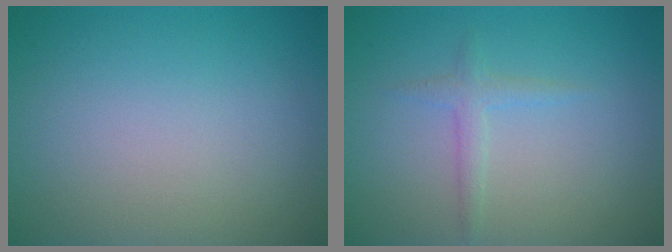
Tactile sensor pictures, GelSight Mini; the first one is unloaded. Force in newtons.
{"total": 1.4, "press": 1.4, "slide": 0.1}